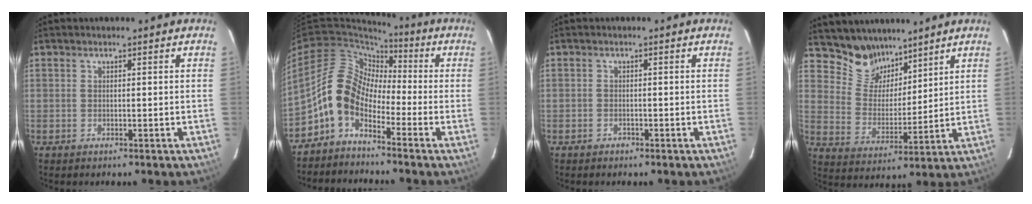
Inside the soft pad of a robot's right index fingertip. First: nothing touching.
{"total": 9.3, "force": [-4.2, 6.0, 5.7], "torque": [-0.104, 0.021, -0.100]}
{"total": 1.1, "force": [-0.9, 0.7, 0.0], "torque": [-0.002, 0.005, -0.014]}
{"total": 10.8, "force": [9.2, 5.0, 2.6], "torque": [-0.060, 0.004, 0.178]}